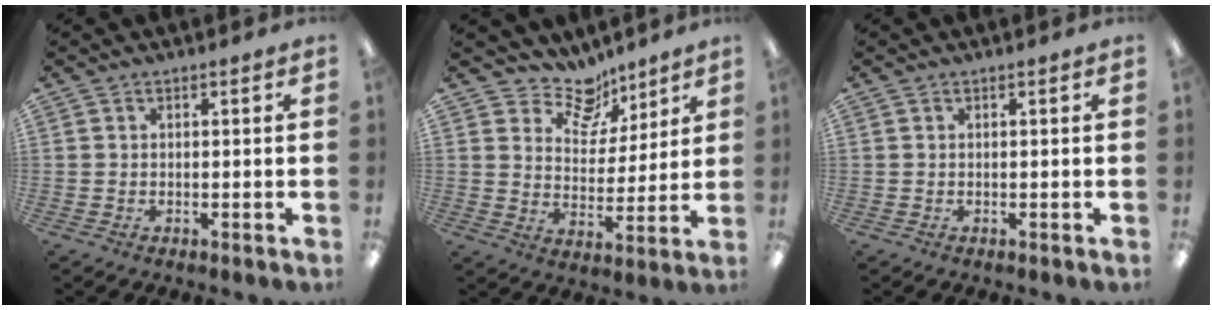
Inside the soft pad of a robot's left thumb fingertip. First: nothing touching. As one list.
[{"total": 10.9, "force": [8.6, 5.9, 3.0], "torque": [-0.057, -0.055, 0.161]}, {"total": 0.0}]